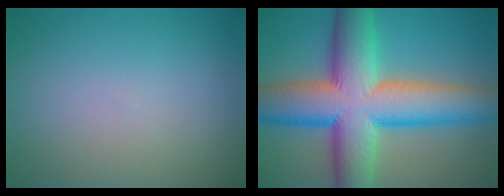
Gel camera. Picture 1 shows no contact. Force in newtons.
{"total": 14.2, "press": 14.2, "slide": 0.2}